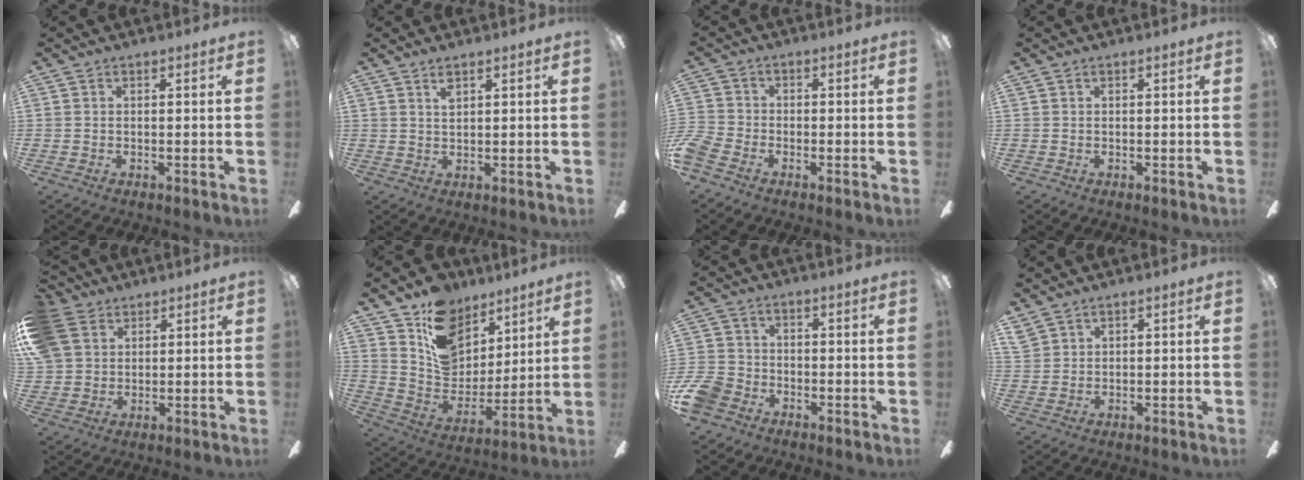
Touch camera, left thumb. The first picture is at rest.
{"total": 2.5, "force": [1.7, 0.8, 1.6], "torque": [-0.029, -0.002, 0.028]}
{"total": 4.2, "force": [-2.5, 2.7, 1.9], "torque": [-0.055, 0.008, -0.051]}
{"total": 0.0}
{"total": 9.9, "force": [4.7, 7.8, 3.9], "torque": [-0.100, 0.001, 0.098]}
{"total": 16.6, "force": [11.1, 10.8, 6.0], "torque": [-0.113, -0.068, 0.212]}
{"total": 7.4, "force": [-4.0, 5.4, 3.0], "torque": [-0.082, 0.024, -0.079]}
{"total": 2.5, "force": [1.9, 1.4, 0.5], "torque": [-0.014, -0.001, 0.039]}